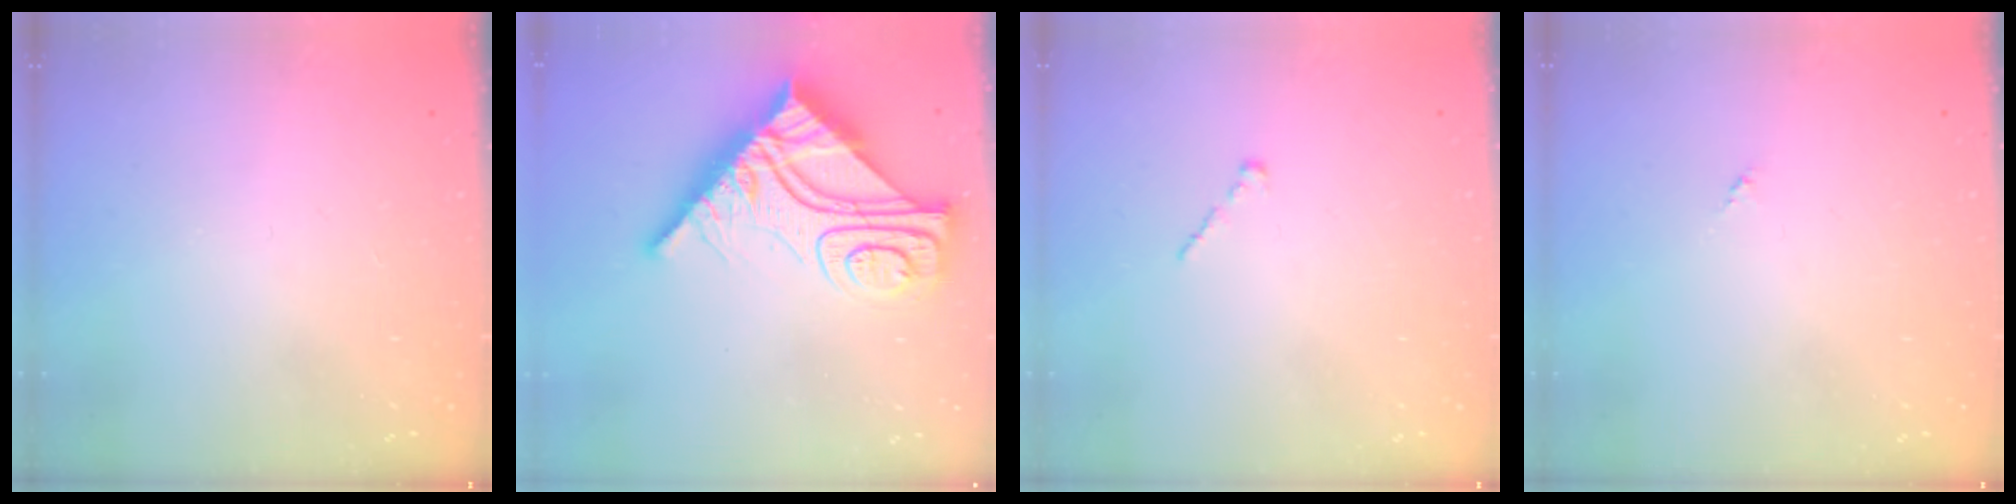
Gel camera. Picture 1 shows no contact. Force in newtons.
{"total": 18.5, "press": 18.4, "slide": 2.0}
{"total": 1.0, "press": 0.8, "slide": 0.5}
{"total": 0.0}